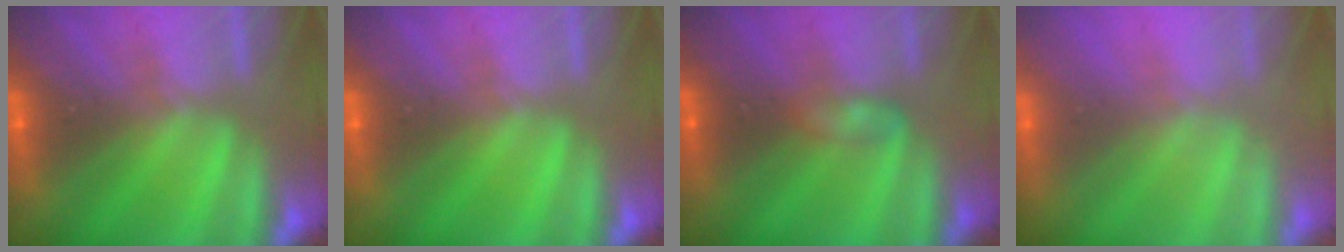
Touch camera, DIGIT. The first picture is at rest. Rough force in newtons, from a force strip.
{"total": 0.0}
{"total": 2.3}
{"total": 2.5}